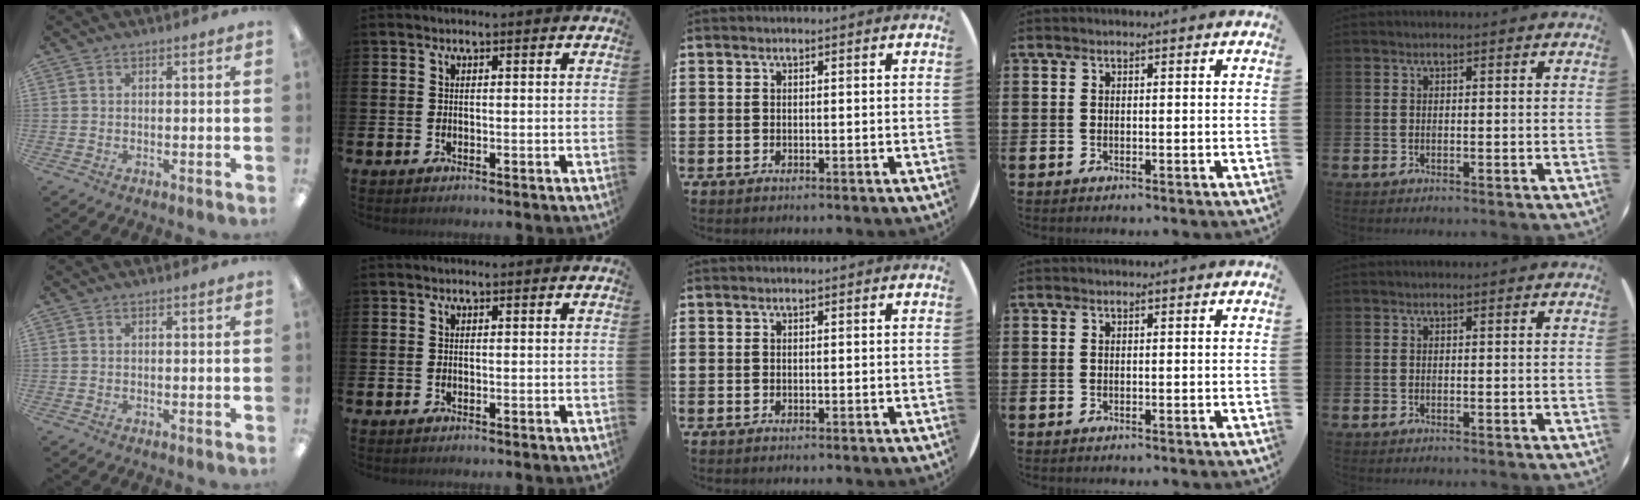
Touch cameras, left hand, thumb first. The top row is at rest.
{}